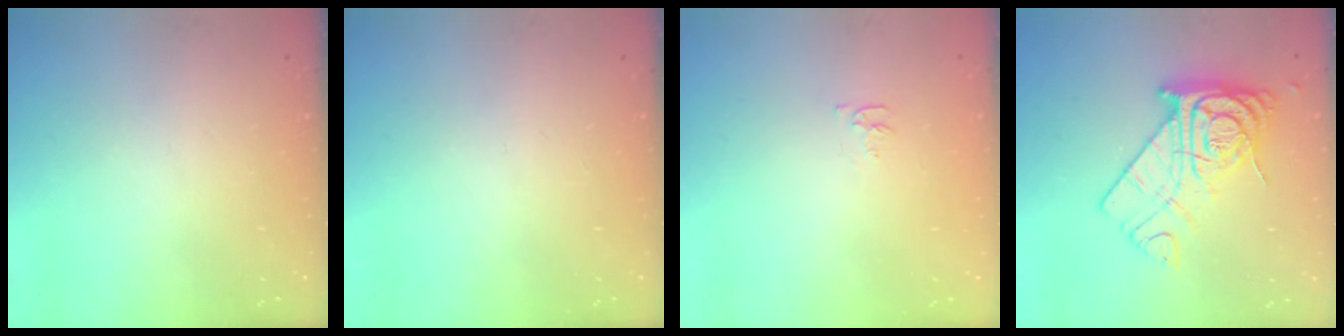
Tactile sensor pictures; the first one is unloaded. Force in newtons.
{"total": 0.0}
{"total": 4.0, "press": 3.9, "slide": 0.4}
{"total": 15.3, "press": 15.2, "slide": 1.5}